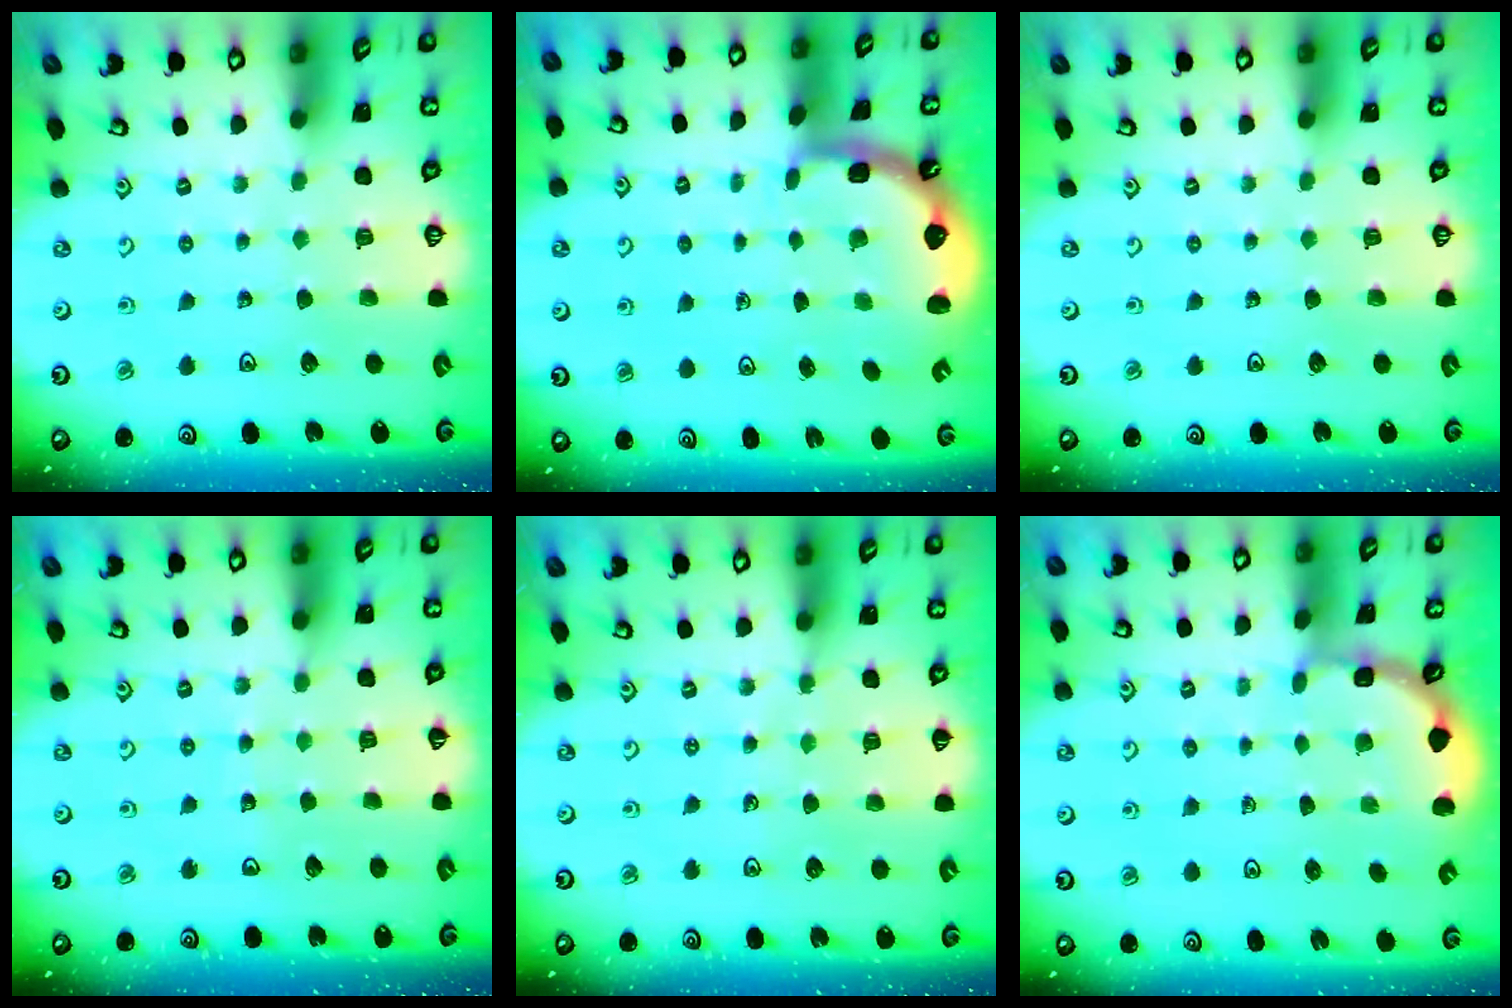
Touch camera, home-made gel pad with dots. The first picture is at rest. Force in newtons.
{"total": 2.7, "press": 1.5, "slide": 2.2}
{"total": 0.0}
{"total": 3.4, "press": 3.4, "slide": 0.3}
{"total": 4.9, "press": 4.7, "slide": 1.6}
{"total": 1.9, "press": 1.9, "slide": 0.1}